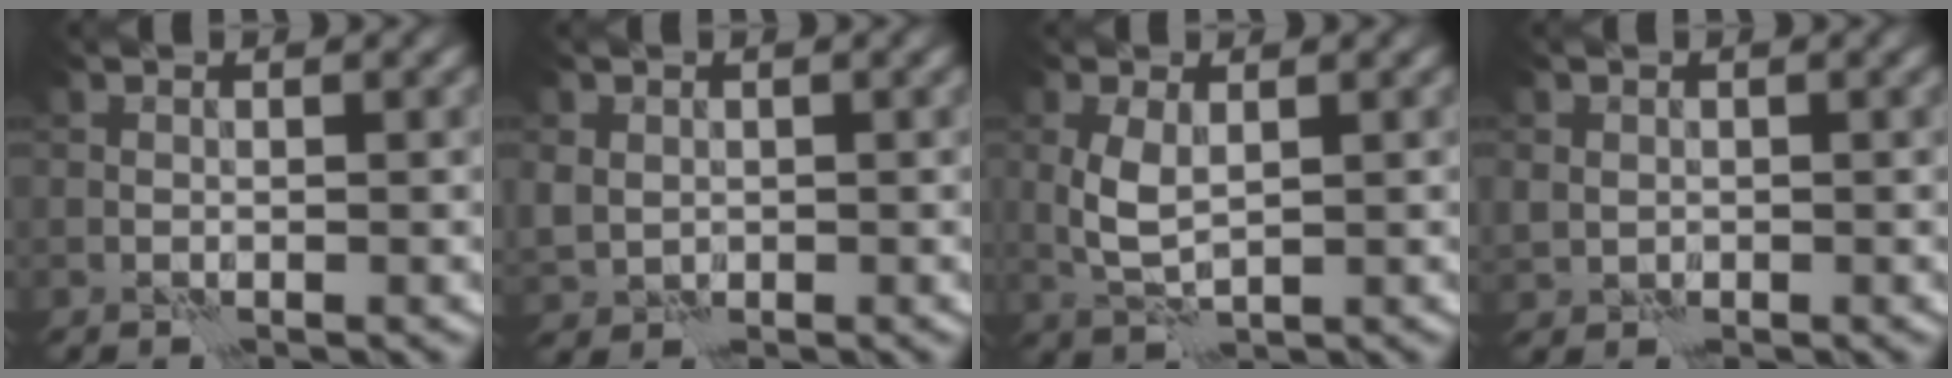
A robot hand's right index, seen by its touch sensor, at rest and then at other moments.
{"total": 2.2, "force": [0.8, 1.9, 0.7], "torque": [-0.022, 0.000, 0.016]}
{"total": 3.0, "force": [0.5, 1.5, 2.6], "torque": [-0.065, 0.004, 0.014]}
{"total": 1.4, "force": [0.6, 1.3, 0.2], "torque": [-0.006, 0.001, 0.012]}